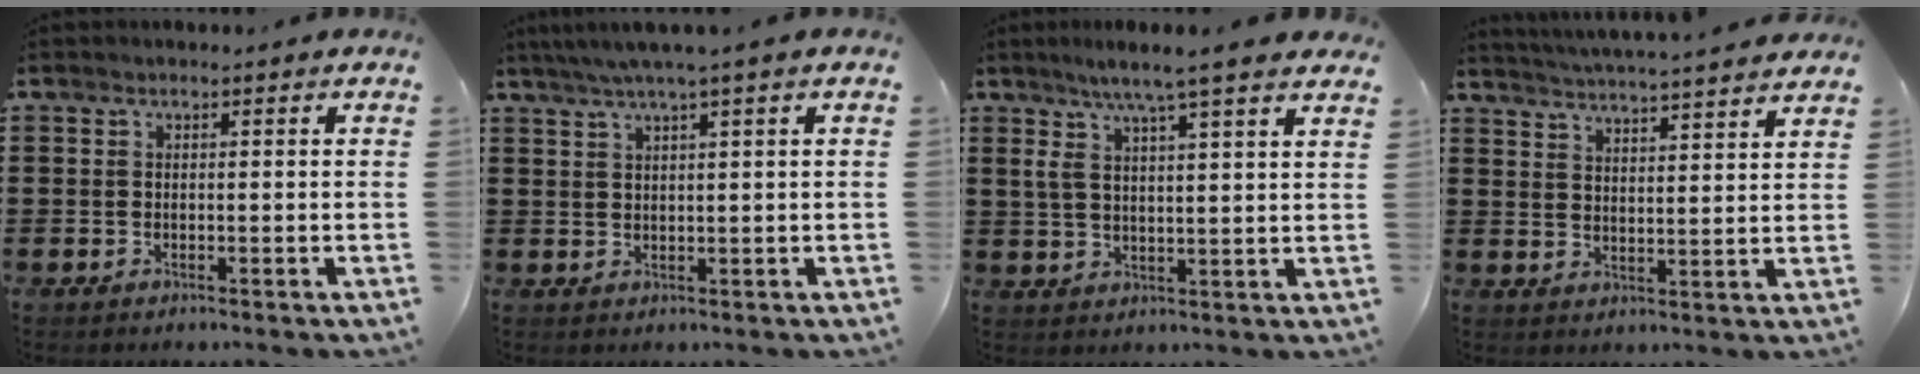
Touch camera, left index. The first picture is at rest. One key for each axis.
{"total": 2.7, "fx": 1.8, "fy": -0.4, "fz": 2.1, "tx": -0.042, "ty": 0.001, "tz": 0.031}
{"total": 6.6, "fx": 4.8, "fy": 0.2, "fz": 4.6, "tx": -0.104, "ty": -0.011, "tz": 0.081}
{"total": 4.1, "fx": 4.0, "fy": -0.8, "fz": 0.4, "tx": -0.025, "ty": -0.029, "tz": 0.068}